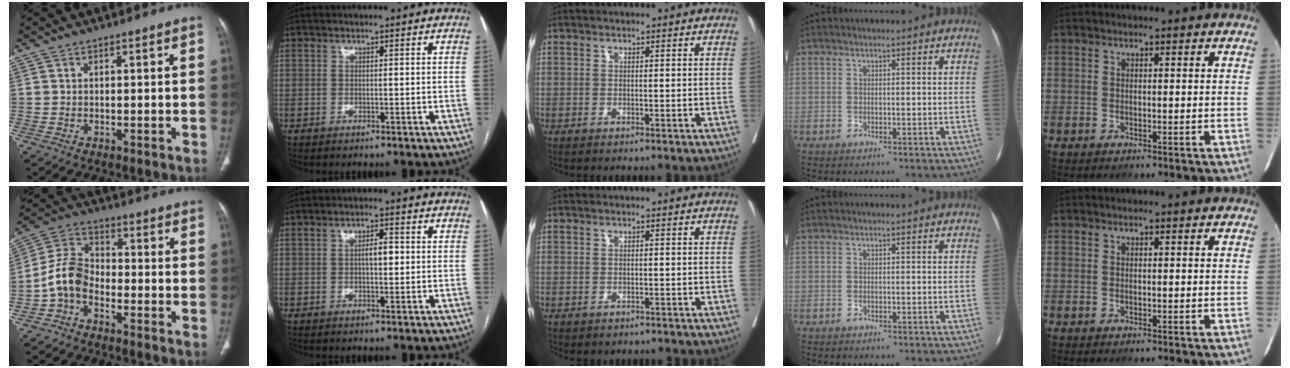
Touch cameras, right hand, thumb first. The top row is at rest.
{"thumb": {"total": 7.6, "force": [-3.2, 4.8, 4.9], "torque": [-0.094, 0.037, -0.079]}, "index": {"total": 2.7, "force": [0.1, 1.0, 2.5], "torque": [-0.041, 0.005, 0.000]}, "middle": {"total": 2.0, "force": [-1.7, 1.0, 0.1], "torque": [-0.001, 0.001, -0.026]}}